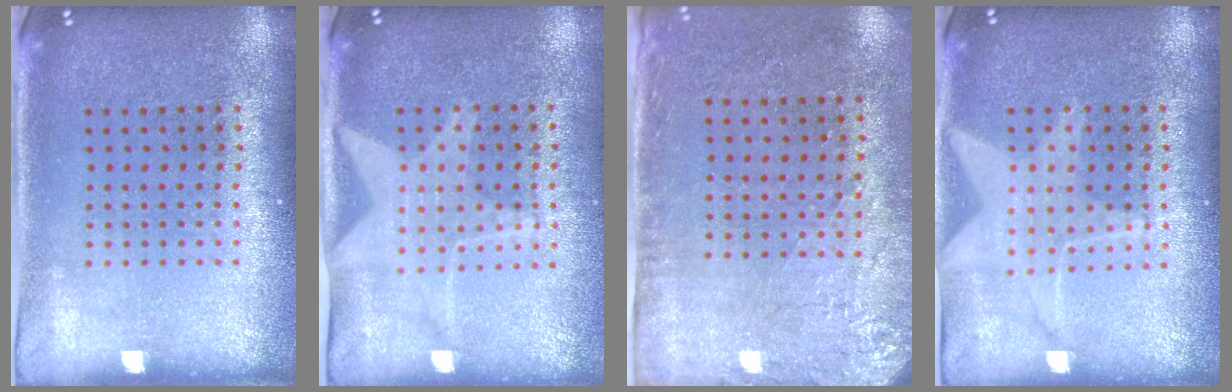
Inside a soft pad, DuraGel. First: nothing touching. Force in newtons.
{"total": 1.8, "press": 1.5, "slide": 1.0}
{"total": 2.9, "press": 2.3, "slide": 1.6}
{"total": 1.4, "press": 1.4, "slide": 0.1}